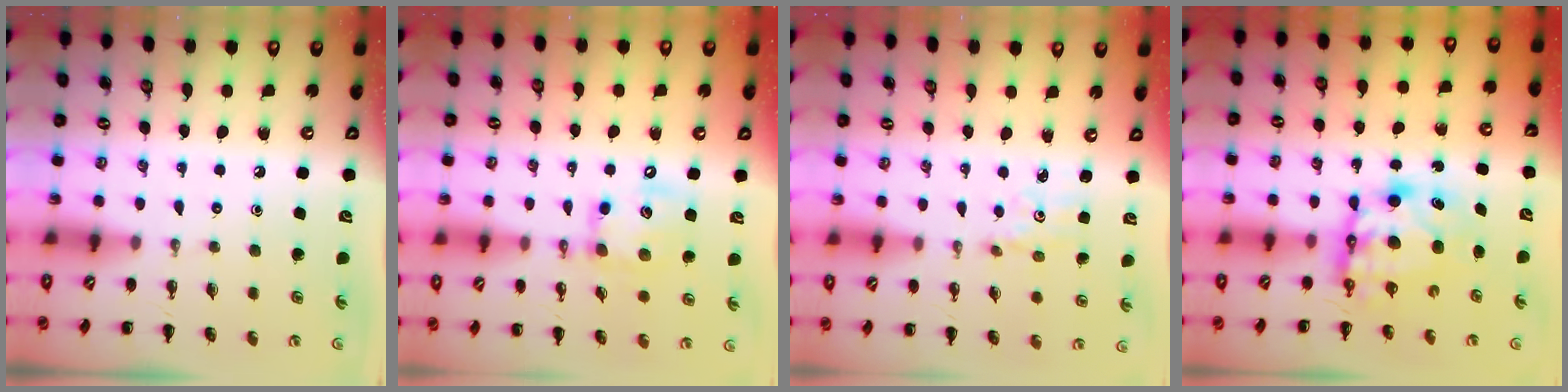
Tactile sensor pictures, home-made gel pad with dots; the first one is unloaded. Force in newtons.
{"total": 12.8, "press": 12.7, "slide": 1.7}
{"total": 2.1, "press": 2.0, "slide": 0.7}
{"total": 7.5, "press": 7.4, "slide": 1.4}